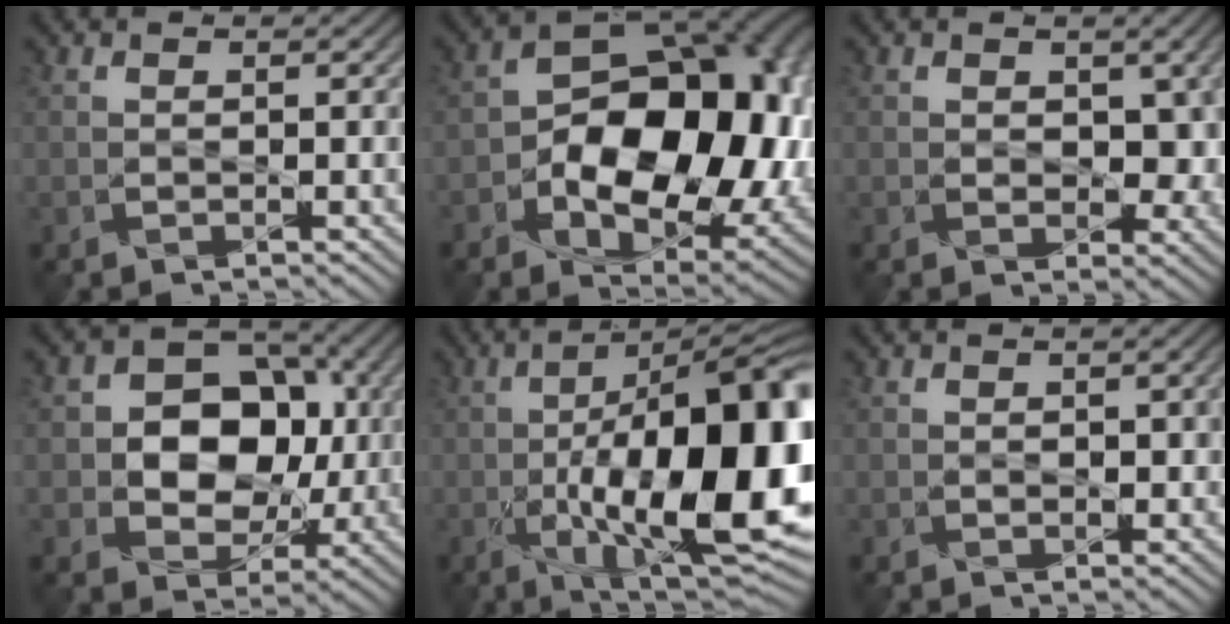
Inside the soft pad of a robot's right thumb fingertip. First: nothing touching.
{"total": 17.5, "force": [-1.5, 11.1, 13.5], "torque": [-0.201, -0.016, -0.020]}
{"total": 4.6, "force": [0.6, 3.1, 3.3], "torque": [-0.054, -0.010, 0.012]}
{"total": 11.1, "force": [0.4, 8.6, 6.9], "torque": [-0.117, 0.002, -0.006]}
{"total": 20.6, "force": [-3.4, 7.7, 18.8], "torque": [-0.283, -0.019, -0.046]}
{"total": 2.2, "force": [0.0, 1.2, 1.8], "torque": [-0.029, -0.004, 0.004]}